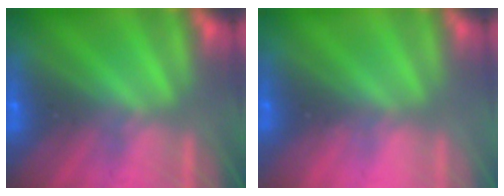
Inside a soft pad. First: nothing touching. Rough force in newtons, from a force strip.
{"total": 2.3}